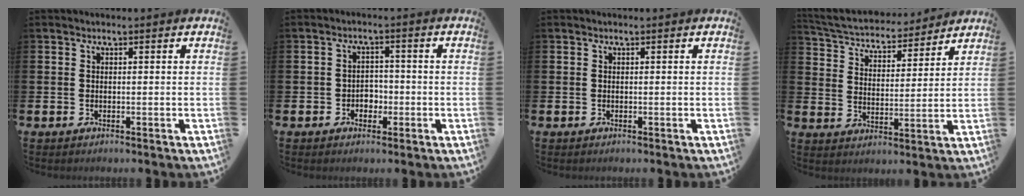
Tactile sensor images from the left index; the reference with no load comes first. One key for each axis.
{"total": 2.5, "fx": -1.1, "fy": 2.0, "fz": 0.9, "tx": -0.011, "ty": 0.001, "tz": -0.029}
{"total": 0.0}
{"total": 5.0, "fx": 4.8, "fy": 1.4, "fz": 0.5, "tx": -0.041, "ty": -0.041, "tz": 0.078}